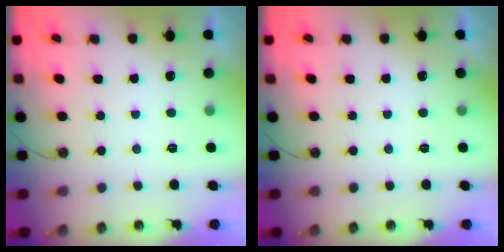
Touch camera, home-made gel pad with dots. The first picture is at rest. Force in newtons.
{"total": 0.0}